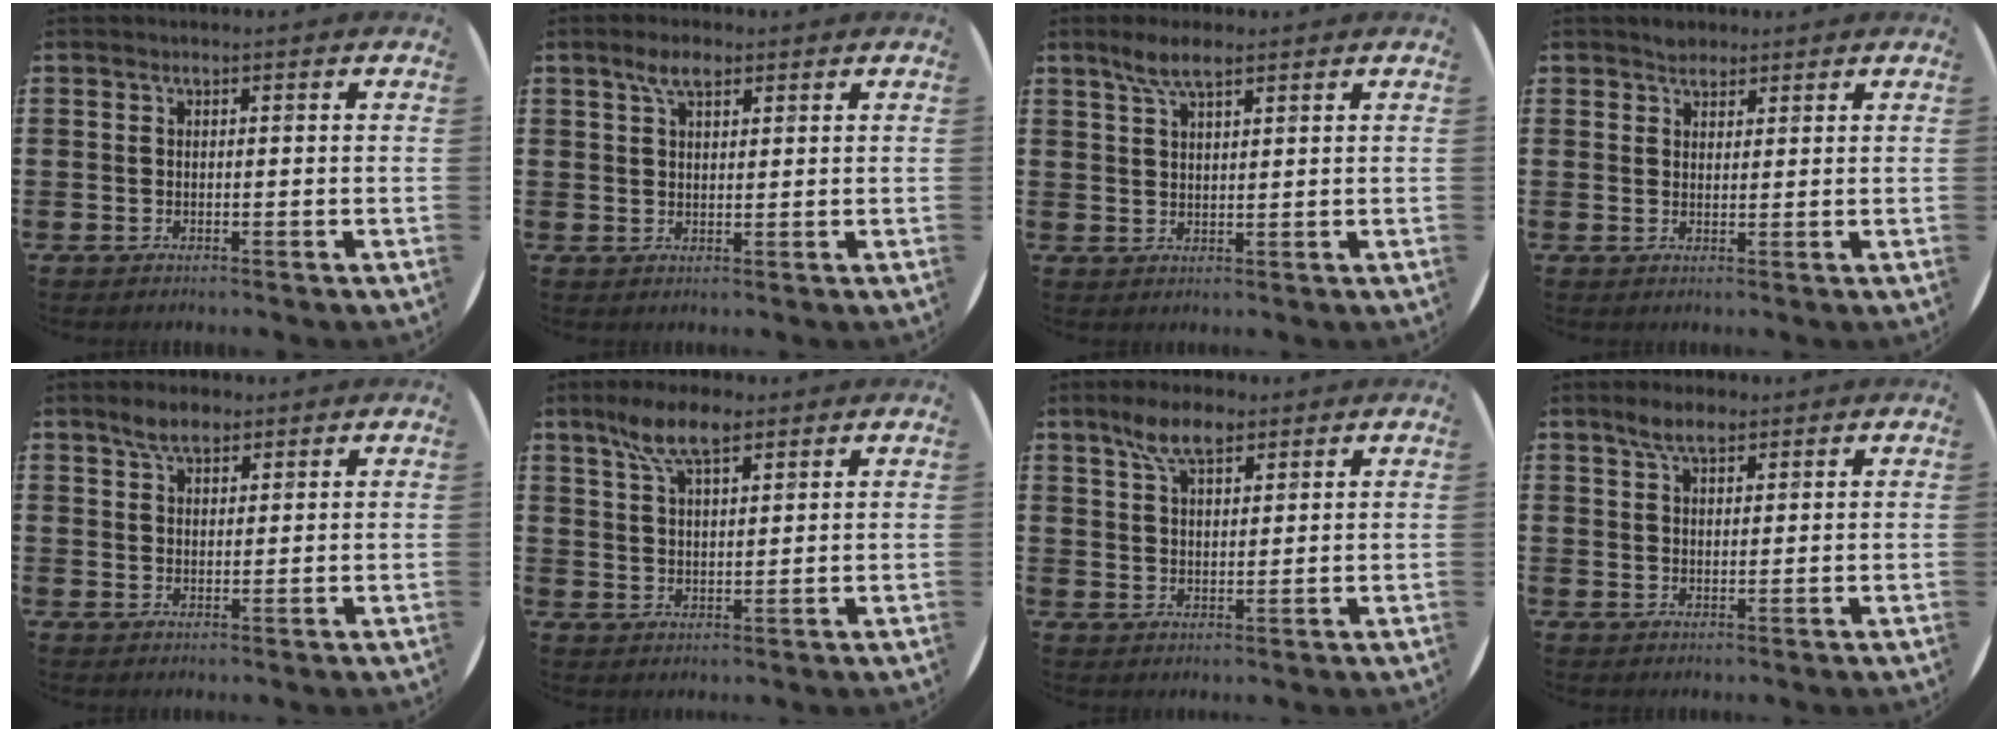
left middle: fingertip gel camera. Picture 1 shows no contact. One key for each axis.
{"total": 3.8, "fx": 2.6, "fy": 1.6, "fz": 2.2, "tx": -0.040, "ty": 0.005, "tz": 0.045}
{"total": 4.5, "fx": 3.2, "fy": 1.2, "fz": 2.9, "tx": -0.063, "ty": 0.005, "tz": 0.057}
{"total": 2.0, "fx": 1.8, "fy": 0.9, "fz": 0.0, "tx": 0.005, "ty": 0.000, "tz": 0.034}
{"total": 3.7, "fx": 2.9, "fy": 1.6, "fz": 1.6, "tx": -0.028, "ty": 0.004, "tz": 0.052}
{"total": 7.7, "fx": 5.4, "fy": 2.7, "fz": 4.7, "tx": -0.105, "ty": -0.001, "tz": 0.099}
{"total": 6.3, "fx": 4.4, "fy": 2.6, "fz": 3.7, "tx": -0.074, "ty": -0.001, "tz": 0.079}
{"total": 3.7, "fx": 2.8, "fy": 1.4, "fz": 2.0, "tx": -0.035, "ty": 0.004, "tz": 0.050}